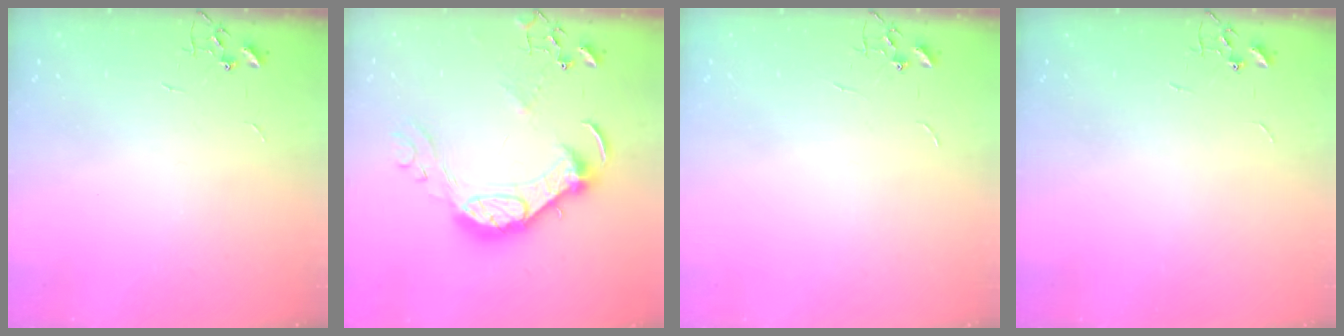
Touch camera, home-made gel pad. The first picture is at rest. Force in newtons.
{"total": 16.4, "press": 16.4, "slide": 1.0}
{"total": 0.0}
{"total": 0.0}